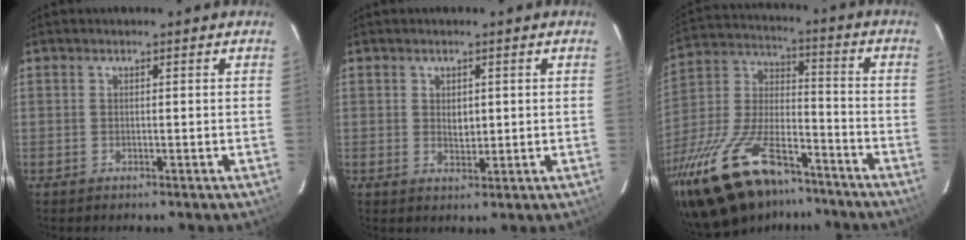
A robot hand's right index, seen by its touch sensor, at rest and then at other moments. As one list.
[{"total": 2.5, "force": [0.4, 1.7, 1.8], "torque": [-0.027, 0.000, 0.009]}, {"total": 26.8, "force": [-18.7, 11.3, 15.5], "torque": [-0.320, -0.018, -0.306]}]